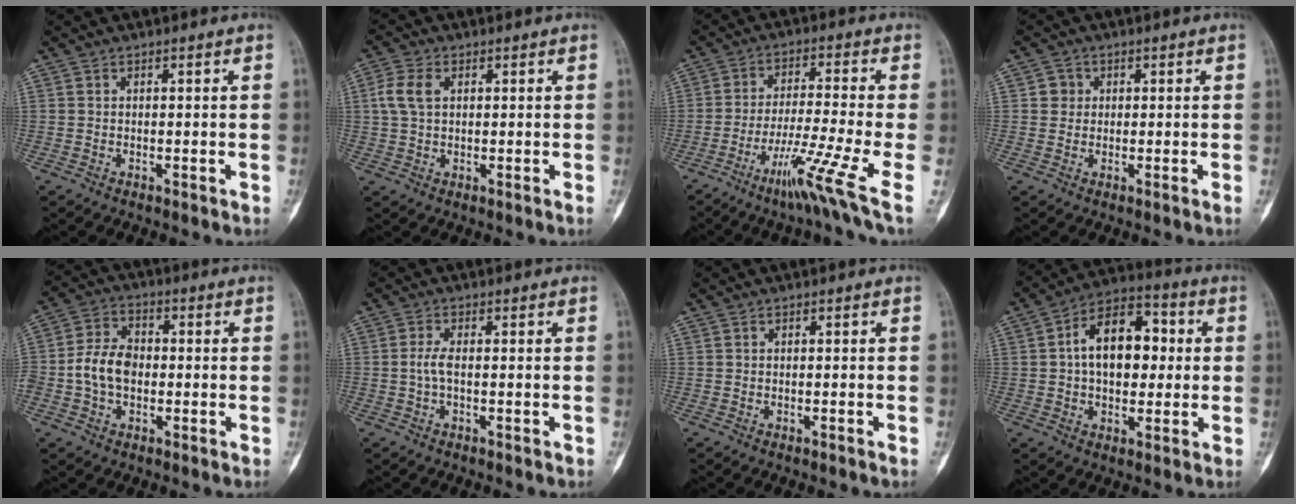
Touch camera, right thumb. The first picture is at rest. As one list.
[{"total": 4.9, "force": [1.2, 2.9, 3.7], "torque": [-0.091, 0.011, 0.020]}, {"total": 13.4, "force": [-5.6, -0.2, 12.1], "torque": [-0.227, 0.006, -0.097]}, {"total": 2.0, "force": [0.5, 1.9, 0.5], "torque": [0.004, 0.002, 0.002]}, {"total": 8.3, "force": [-1.1, 5.9, 5.7], "torque": [-0.098, 0.023, -0.027]}, {"total": 2.3, "force": [-0.3, 0.7, 2.2], "torque": [-0.053, 0.000, -0.008]}, {"total": 0.0}, {"total": 14.2, "force": [1.4, 8.9, 11.0], "torque": [-0.136, 0.026, 0.012]}]